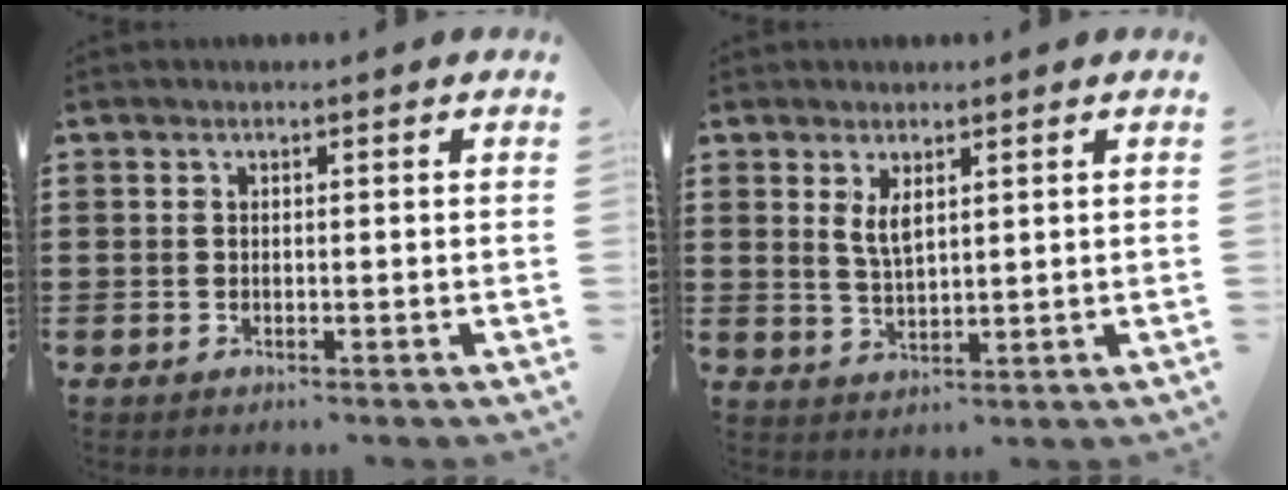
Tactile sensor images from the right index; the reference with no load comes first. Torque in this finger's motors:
{"motor_torque": [0.20, -0.16, 0.08, 0.06]}